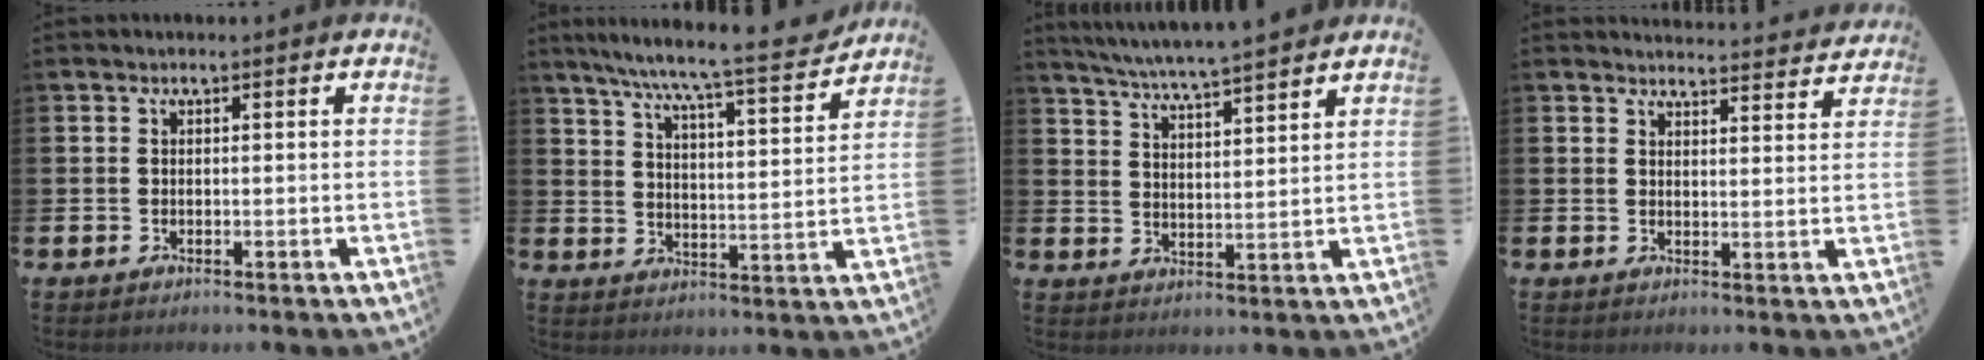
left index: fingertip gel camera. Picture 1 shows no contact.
{"total": 8.5, "force": [7.7, -0.1, 3.4], "torque": [-0.089, -0.053, 0.131]}
{"total": 6.2, "force": [6.0, -0.5, 1.3], "torque": [-0.051, -0.035, 0.107]}
{"total": 3.8, "force": [3.8, 0.2, 0.0], "torque": [0.001, -0.030, 0.066]}